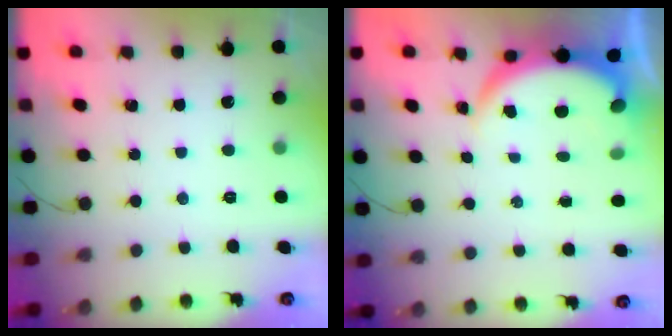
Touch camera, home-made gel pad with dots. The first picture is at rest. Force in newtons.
{"total": 4.7, "press": 4.7, "slide": 0.3}